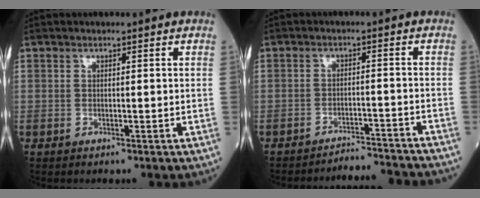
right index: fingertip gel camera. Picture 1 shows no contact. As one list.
[{"total": 8.2, "force": [-8.1, -0.6, 0.5], "torque": [0.001, -0.001, -0.112]}]